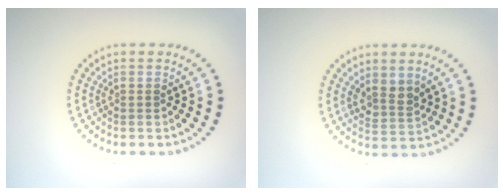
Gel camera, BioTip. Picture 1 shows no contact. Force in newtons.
{"total": 2.2, "press": 1.8, "slide": 1.2}